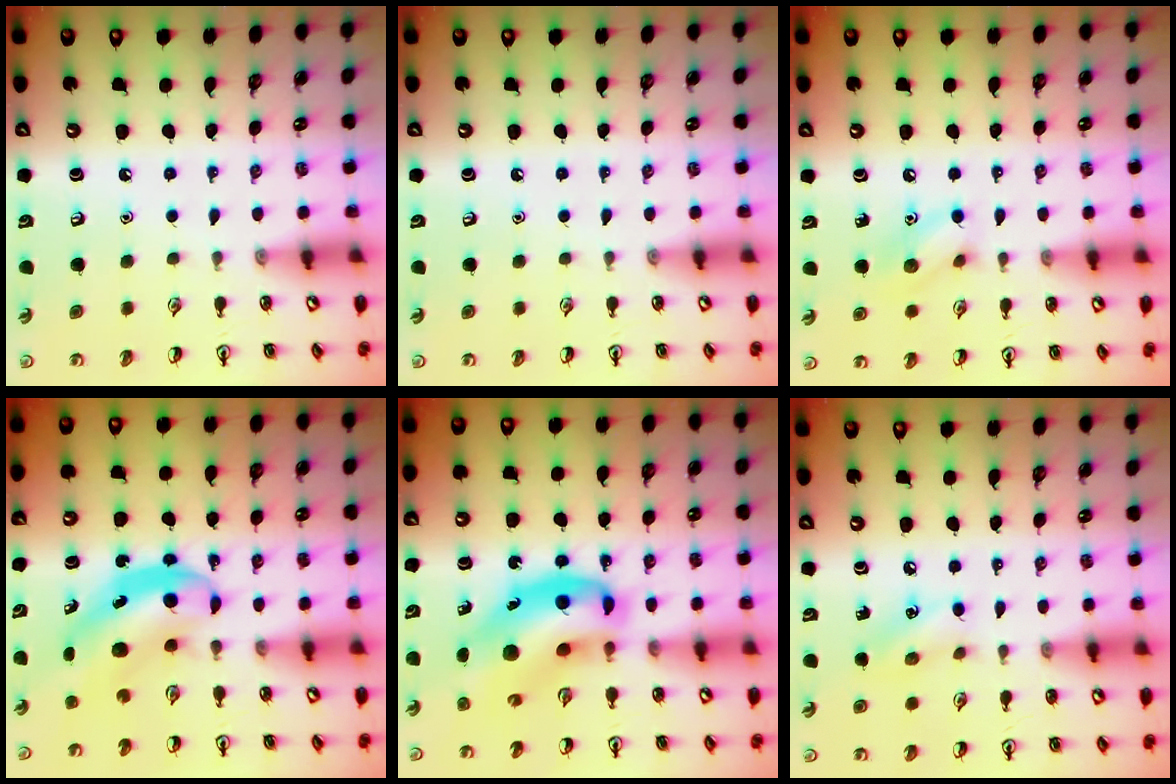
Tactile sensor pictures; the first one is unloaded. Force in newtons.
{"total": 0.0}
{"total": 7.9, "press": 7.9, "slide": 0.5}
{"total": 6.3, "press": 6.2, "slide": 1.3}
{"total": 14.3, "press": 13.8, "slide": 3.8}
{"total": 6.7, "press": 6.5, "slide": 1.5}